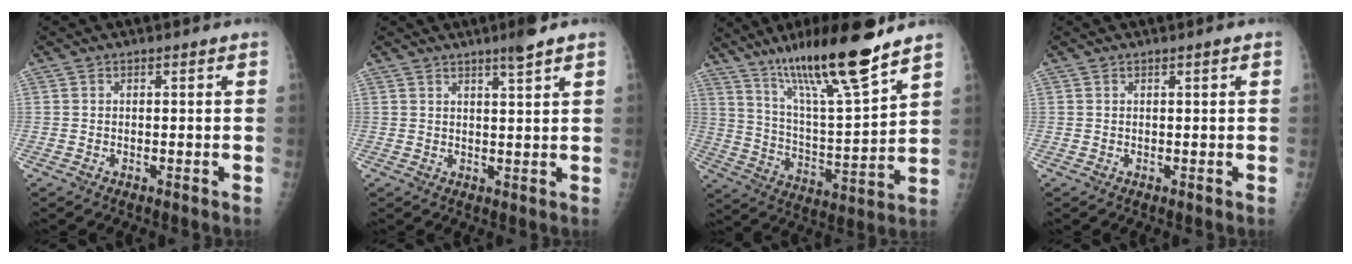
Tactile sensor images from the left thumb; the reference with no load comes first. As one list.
[{"total": 3.9, "force": [2.8, -0.1, 2.7], "torque": [-0.044, -0.017, 0.046]}, {"total": 19.3, "force": [13.9, 1.8, 13.3], "torque": [-0.208, -0.073, 0.246]}, {"total": 0.7, "force": [0.3, -0.1, 0.6], "torque": [-0.012, 0.000, 0.006]}]